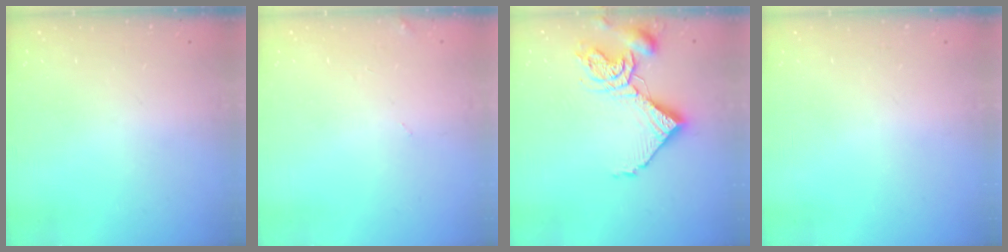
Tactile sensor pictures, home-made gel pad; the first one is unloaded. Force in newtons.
{"total": 2.2, "press": 2.2, "slide": 0.2}
{"total": 12.5, "press": 12.4, "slide": 1.5}
{"total": 0.0}